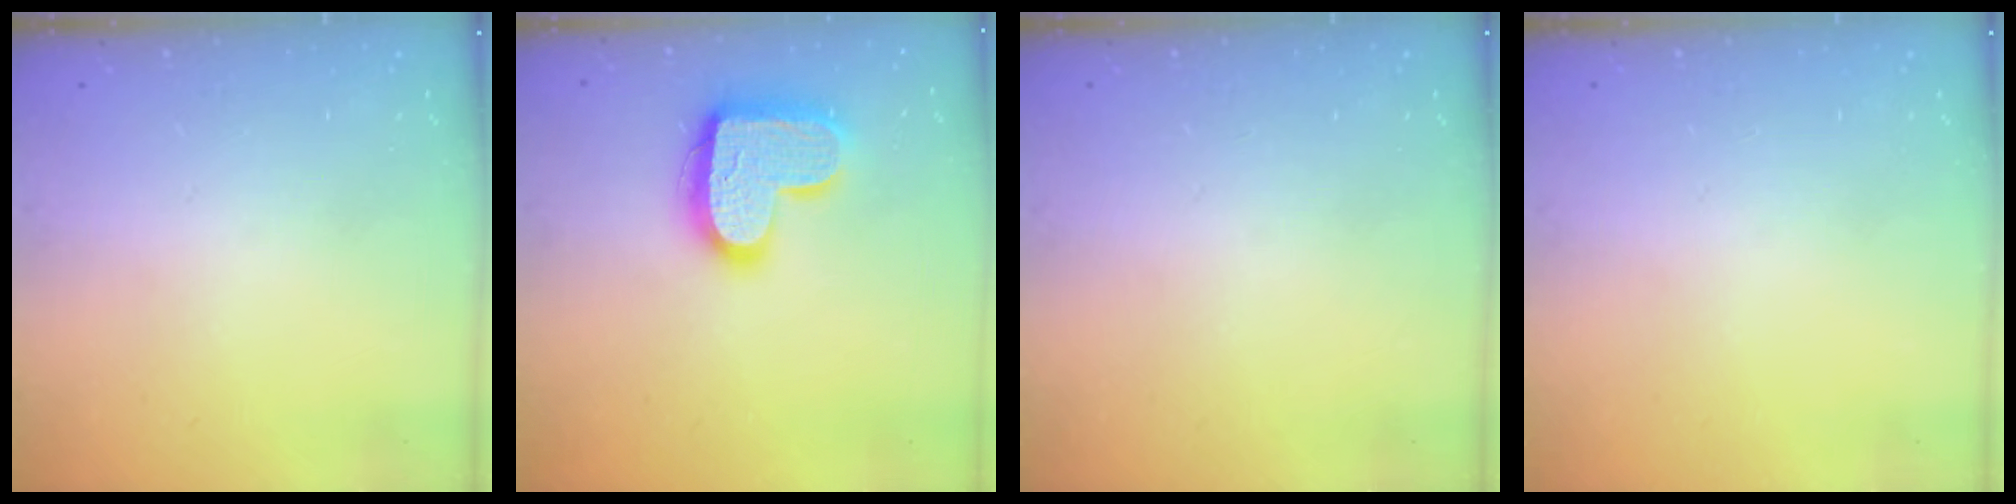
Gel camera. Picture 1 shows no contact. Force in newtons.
{"total": 17.3, "press": 17.3, "slide": 1.1}
{"total": 0.0}
{"total": 0.0}